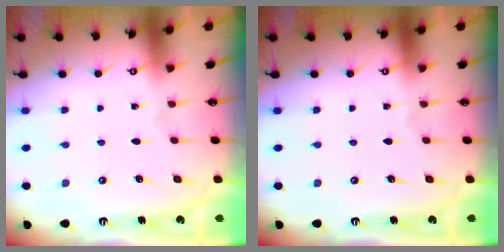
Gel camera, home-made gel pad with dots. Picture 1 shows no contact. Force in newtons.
{"total": 0.0}